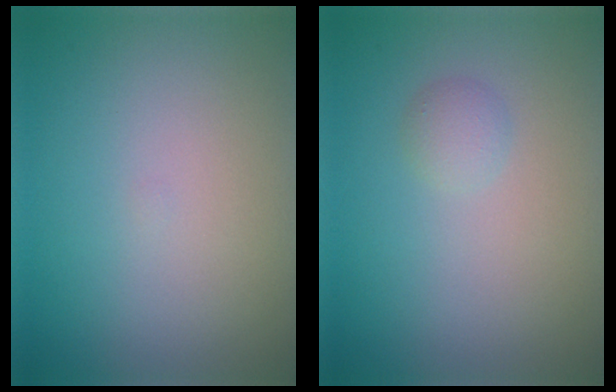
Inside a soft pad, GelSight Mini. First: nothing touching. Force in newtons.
{"total": 1.1, "press": 1.1, "slide": 0.0}